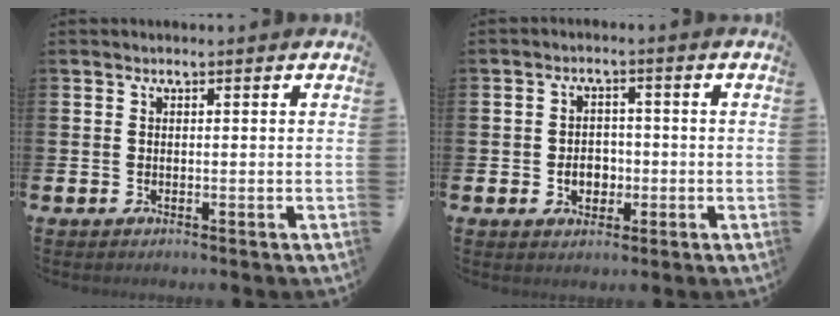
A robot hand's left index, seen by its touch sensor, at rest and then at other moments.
{"total": 3.3, "force": [-0.8, 2.6, 1.8], "torque": [-0.016, -0.005, -0.024]}